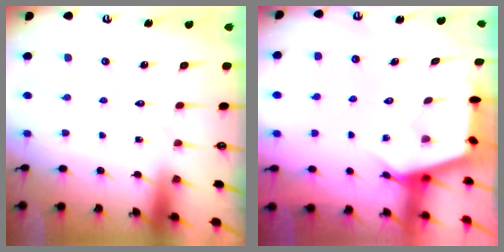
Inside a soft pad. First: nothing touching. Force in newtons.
{"total": 2.7, "press": 2.7, "slide": 0.3}